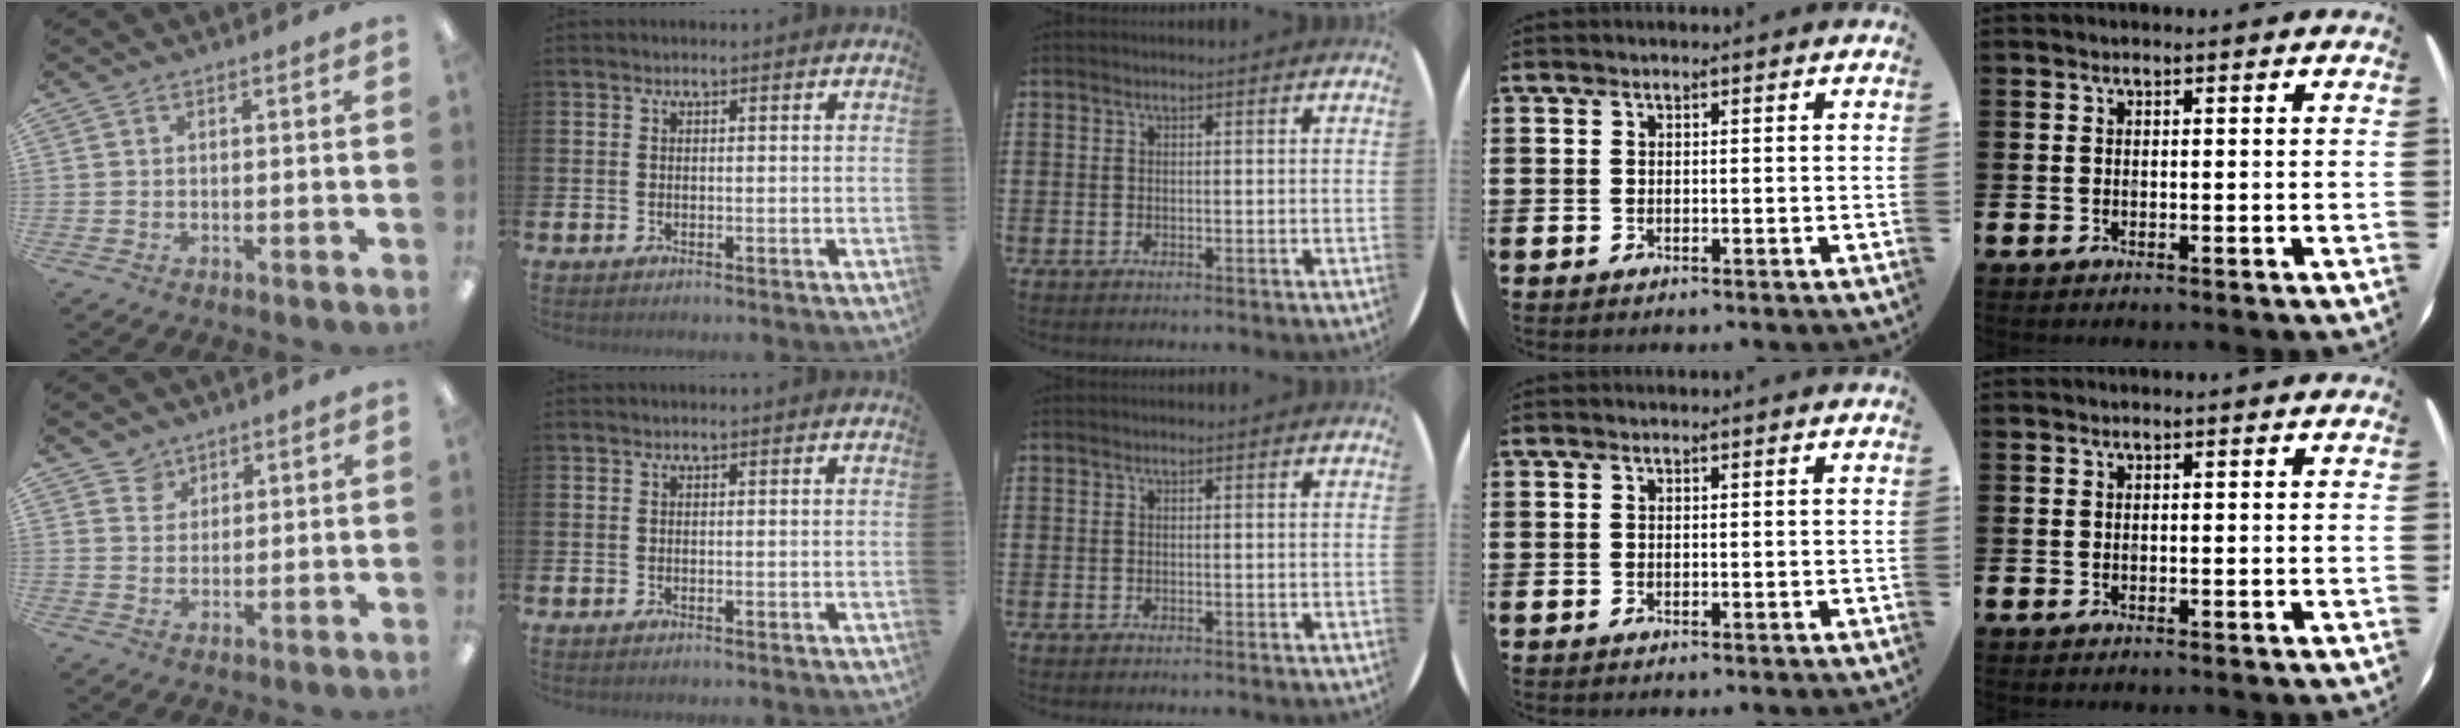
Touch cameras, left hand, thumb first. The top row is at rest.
{"thumb": {"total": 3.8, "force": [2.7, 2.7, -0.1], "torque": [0.005, -0.010, 0.049]}}